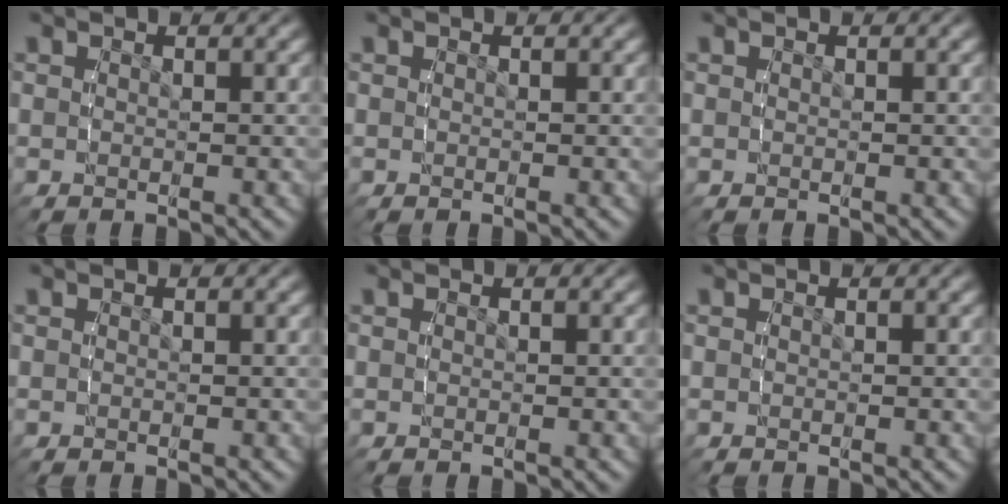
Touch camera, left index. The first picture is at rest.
{"total": 0.0}
{"total": 0.0}
{"total": 0.0}
{"total": 0.0}
{"total": 0.0}